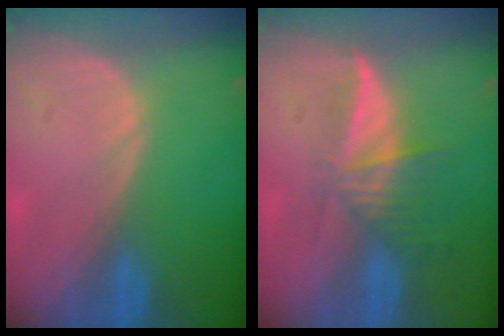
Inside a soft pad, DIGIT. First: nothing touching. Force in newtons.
{"total": 6.1, "press": 5.5, "slide": 2.5}